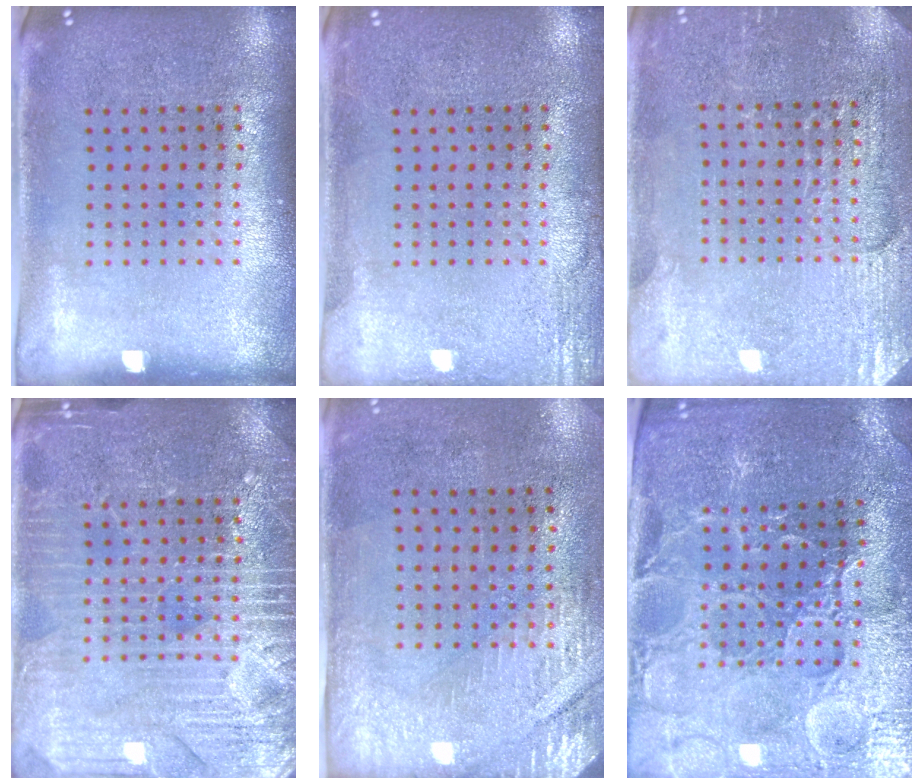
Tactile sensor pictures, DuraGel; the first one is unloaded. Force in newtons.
{"total": 2.2, "press": 2.2, "slide": 0.4}
{"total": 2.9, "press": 2.9, "slide": 0.3}
{"total": 5.8, "press": 5.8, "slide": 0.7}
{"total": 2.8, "press": 2.4, "slide": 1.4}
{"total": 3.3, "press": 3.3, "slide": 0.5}